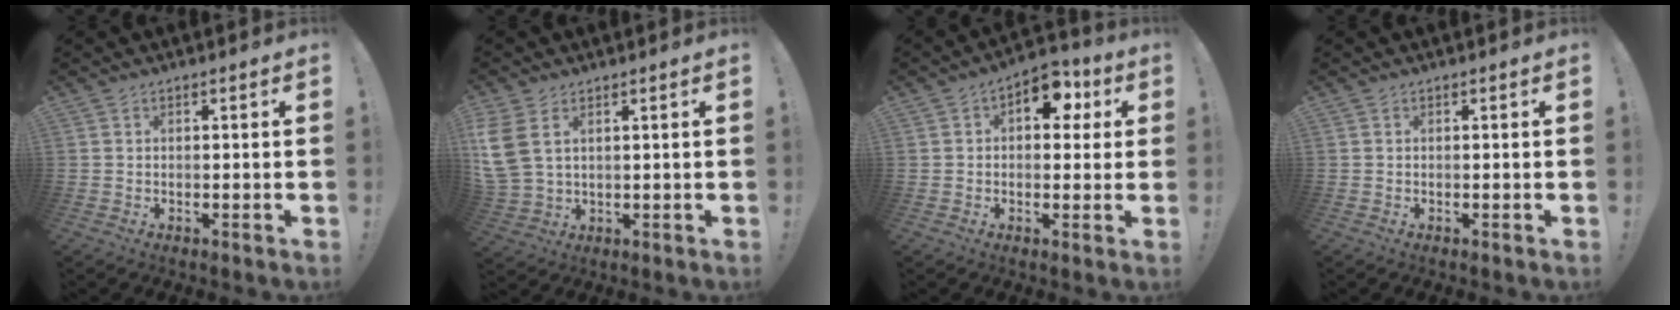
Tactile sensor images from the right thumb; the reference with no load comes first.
{"total": 8.1, "force": [3.8, 4.9, 5.3], "torque": [-0.125, -0.017, 0.075]}
{"total": 8.4, "force": [3.4, 5.6, 5.2], "torque": [-0.066, -0.010, 0.061]}
{"total": 0.0}